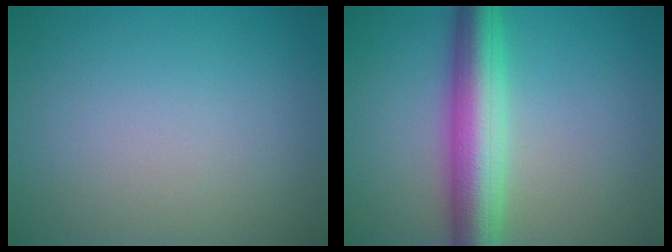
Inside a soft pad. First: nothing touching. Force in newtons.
{"total": 7.1, "press": 7.1, "slide": 0.2}